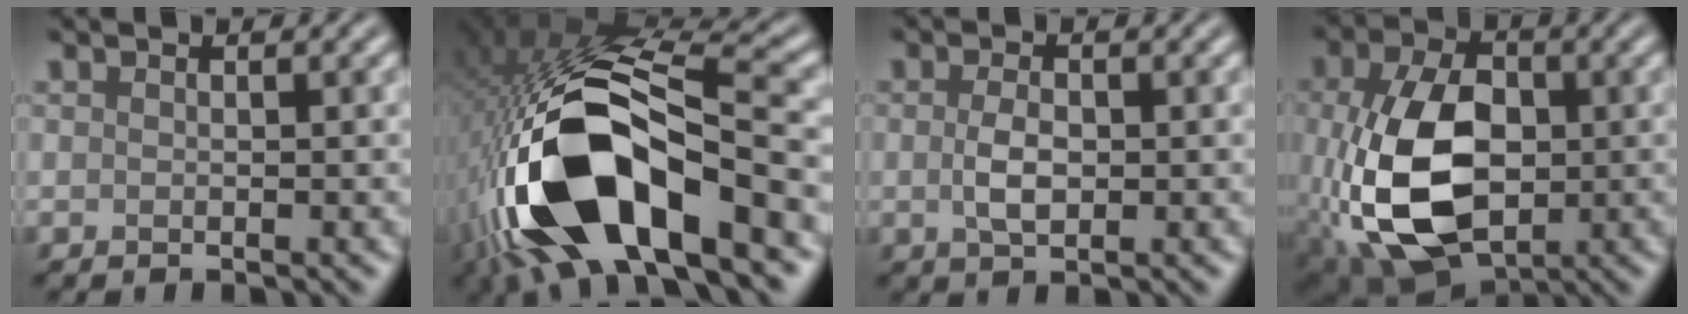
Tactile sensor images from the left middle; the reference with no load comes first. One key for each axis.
{"total": 15.1, "fx": -5.5, "fy": 6.3, "fz": 12.6, "tx": -0.250, "ty": 0.003, "tz": -0.093}
{"total": 2.3, "fx": -0.1, "fy": 1.3, "fz": 1.8, "tx": -0.044, "ty": 0.001, "tz": -0.003}
{"total": 11.5, "fx": -1.9, "fy": 7.3, "fz": 8.7, "tx": -0.203, "ty": -0.008, "tz": -0.036}